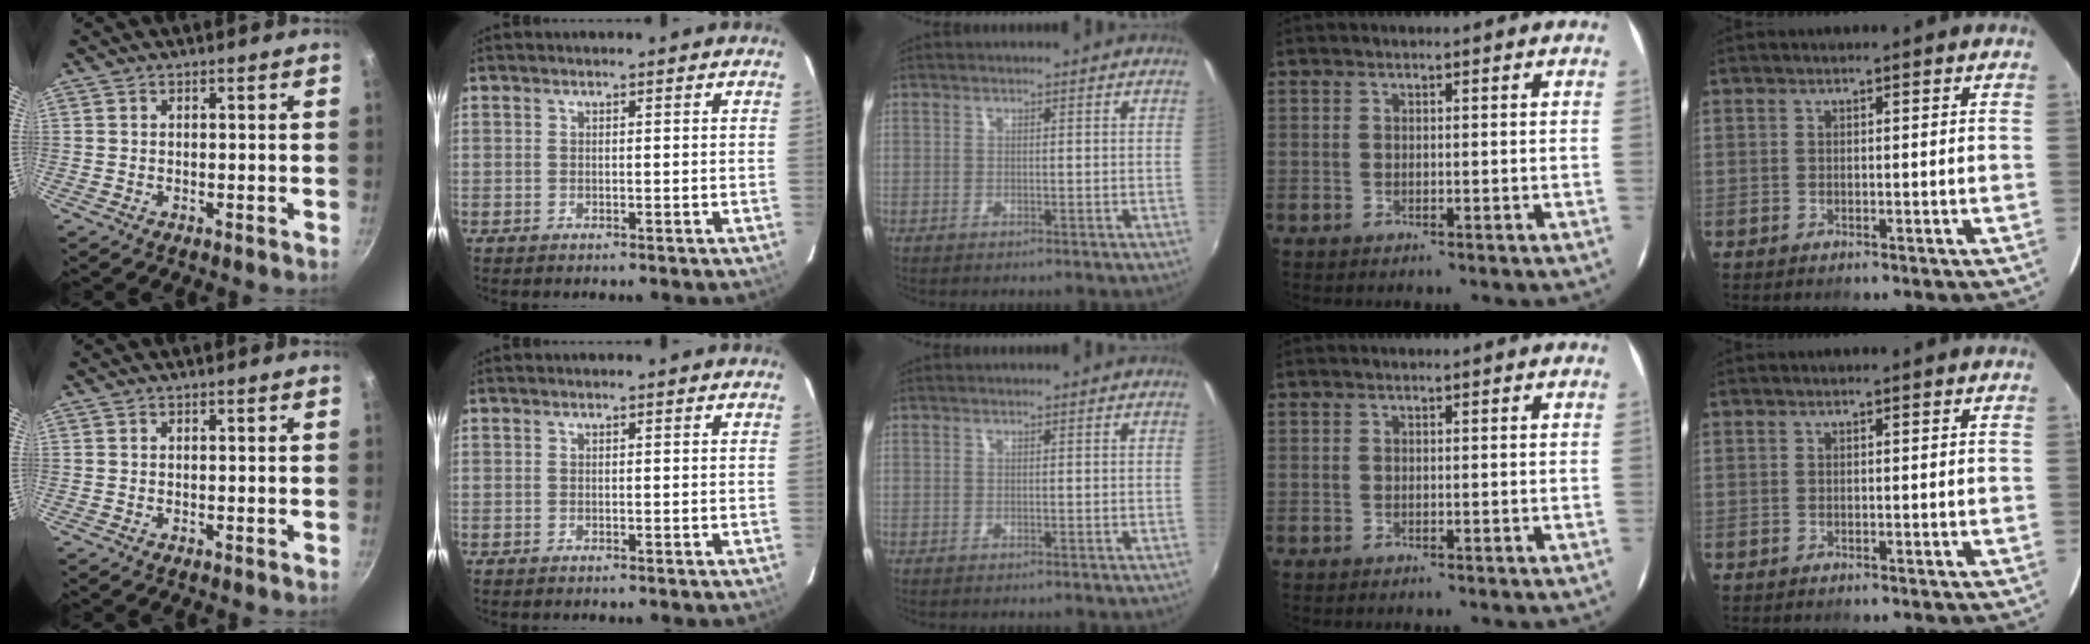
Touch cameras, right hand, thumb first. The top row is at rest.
{}